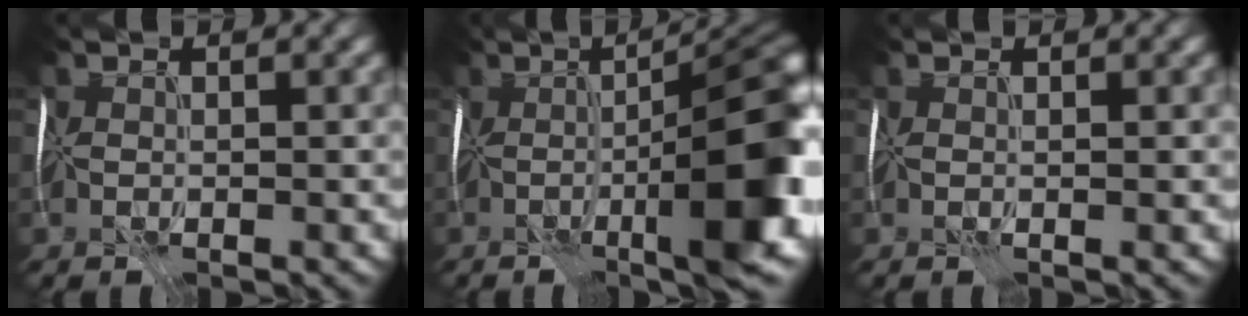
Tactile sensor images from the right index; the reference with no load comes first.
{"total": 11.7, "force": [-2.0, 2.0, 11.4], "torque": [-0.145, -0.001, -0.027]}
{"total": 0.7, "force": [0.4, -0.6, 0.1], "torque": [-0.003, 0.002, 0.008]}